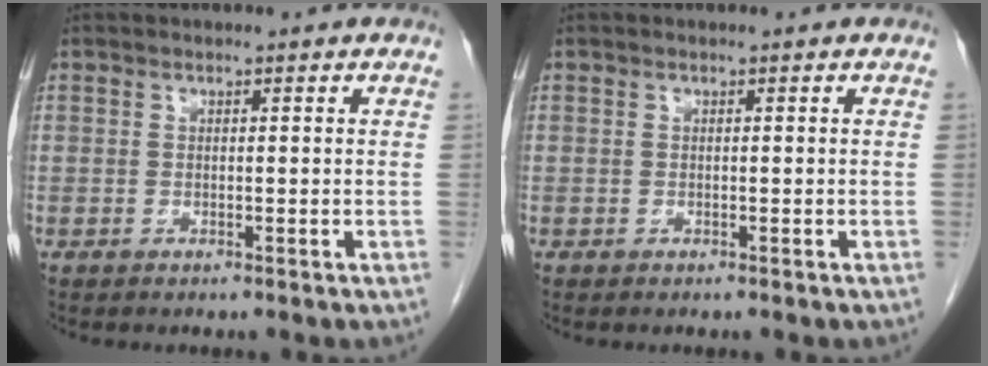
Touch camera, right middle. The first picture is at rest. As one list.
[{"total": 0.0}]